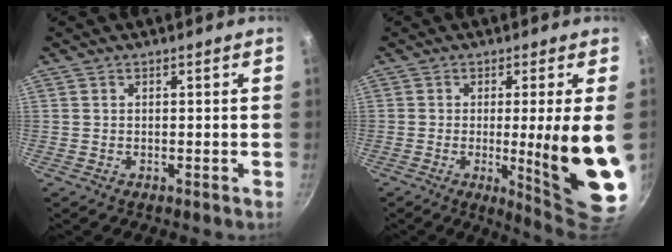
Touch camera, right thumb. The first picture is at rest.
{"total": 15.1, "force": [-1.3, 1.2, 15.0], "torque": [-0.206, -0.023, -0.009]}